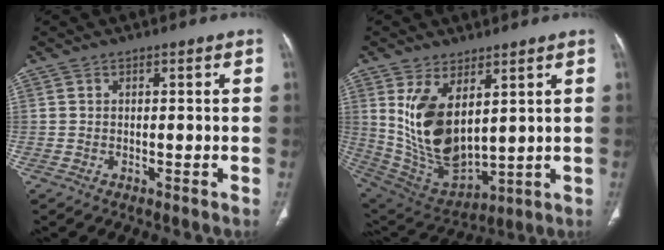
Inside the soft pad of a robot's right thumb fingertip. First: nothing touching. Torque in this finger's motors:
{"motor_torque": [1.47, 1.95, 1.76, 0.54, 0.61]}